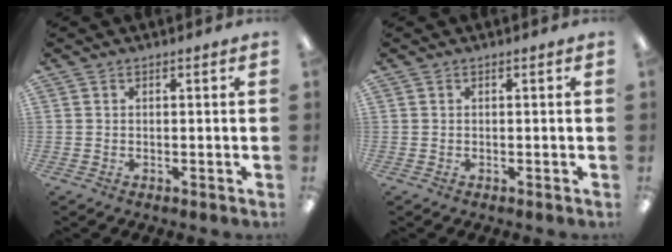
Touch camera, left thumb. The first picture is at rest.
{"total": 0.0}